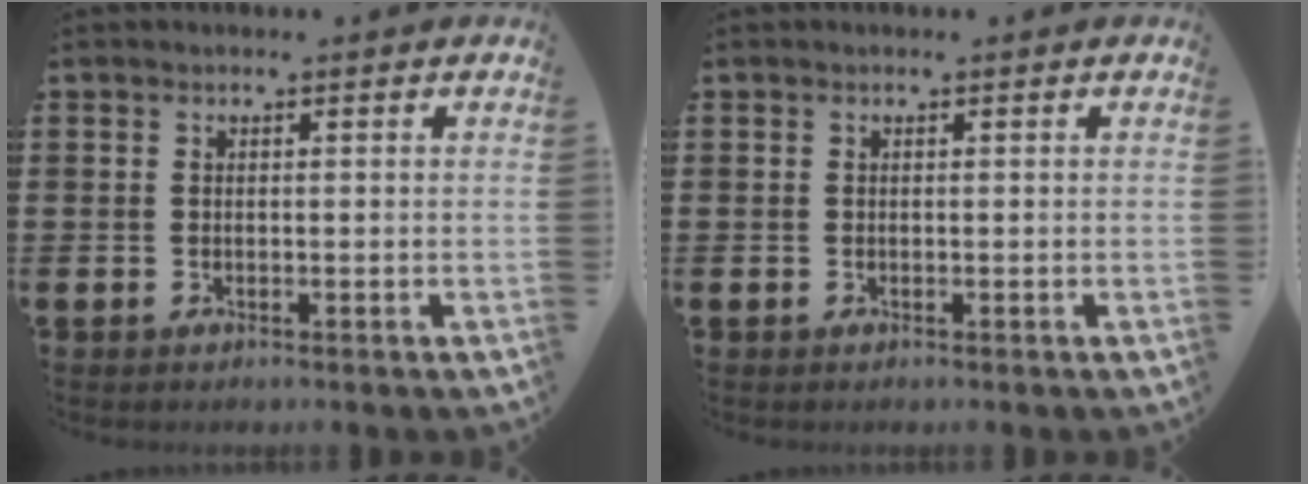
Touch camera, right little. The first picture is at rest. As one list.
[{"total": 0.0}]